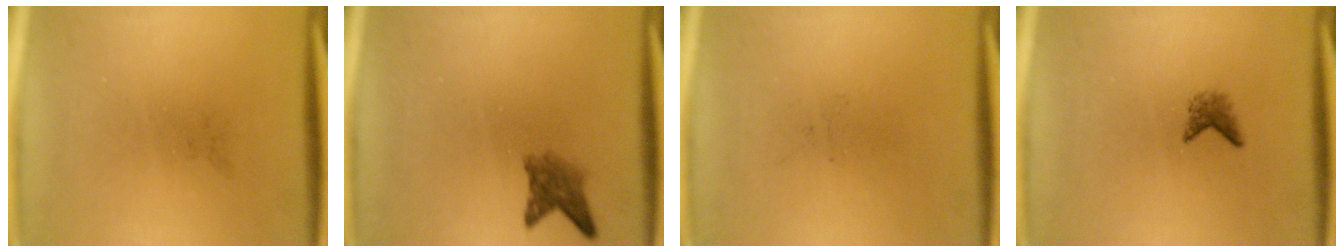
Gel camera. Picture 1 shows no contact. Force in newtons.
{"total": 2.9}
{"total": 0.0}
{"total": 1.4}